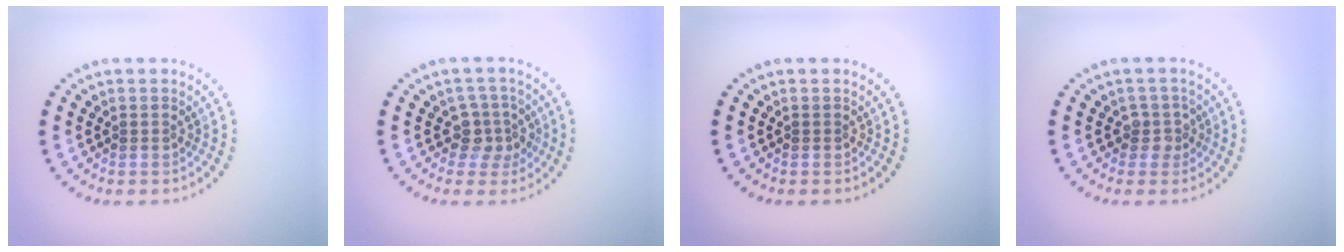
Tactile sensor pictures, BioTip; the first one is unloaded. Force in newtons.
{"total": 2.6, "press": 2.1, "slide": 1.6}
{"total": 0.0}
{"total": 1.8, "press": 1.3, "slide": 1.2}